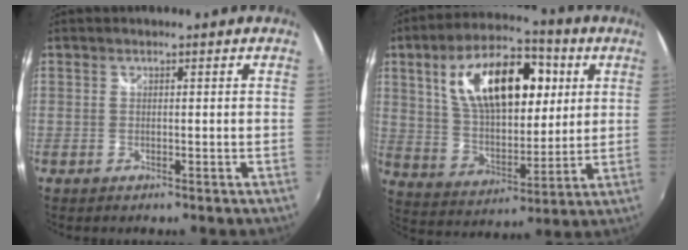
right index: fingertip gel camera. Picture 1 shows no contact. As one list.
[{"total": 20.7, "force": [6.8, 10.6, 16.5], "torque": [-0.297, 0.030, 0.122]}]